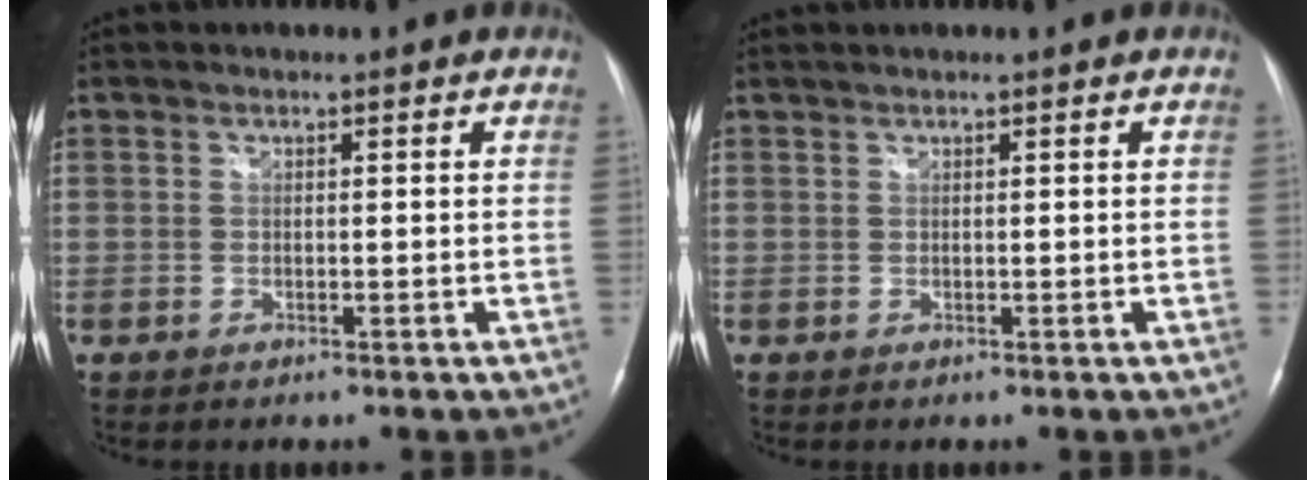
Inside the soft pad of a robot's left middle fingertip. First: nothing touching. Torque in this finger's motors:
{"motor_torque": [0.28, -0.16, -0.03, 0.01]}